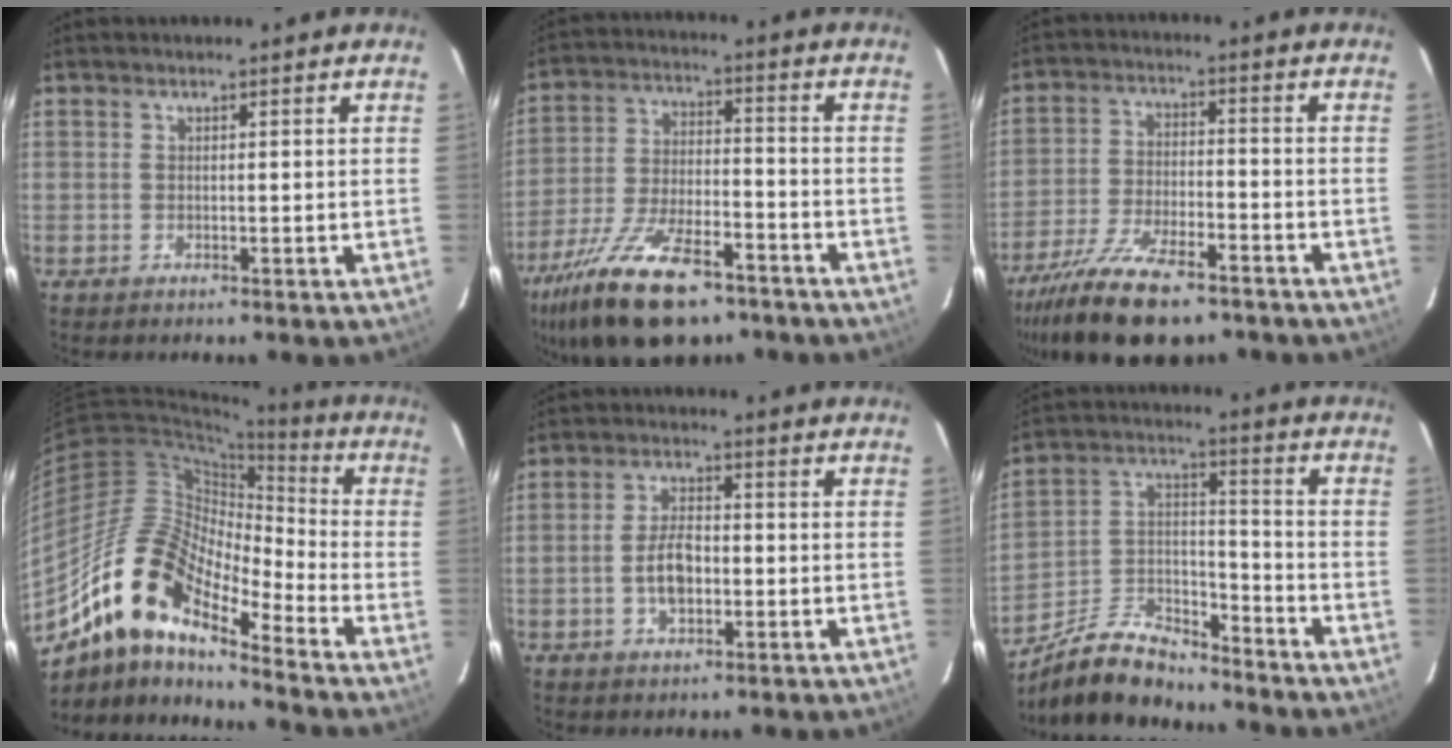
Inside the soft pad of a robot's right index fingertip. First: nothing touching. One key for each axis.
{"total": 20.1, "fx": -13.7, "fy": 7.8, "fz": 12.5, "tx": -0.255, "ty": -0.033, "tz": -0.232}
{"total": 16.7, "fx": -12.5, "fy": 5.6, "fz": 9.5, "tx": -0.203, "ty": -0.036, "tz": -0.217}
{"total": 16.4, "fx": -11.3, "fy": 5.1, "fz": 10.7, "tx": -0.182, "ty": 0.001, "tz": -0.232}
{"total": 6.1, "fx": -1.5, "fy": 3.2, "fz": 4.9, "tx": -0.099, "ty": 0.007, "tz": -0.023}
{"total": 13.2, "fx": -10.5, "fy": 5.2, "fz": 6.2, "tx": -0.140, "ty": 0.023, "tz": -0.188}